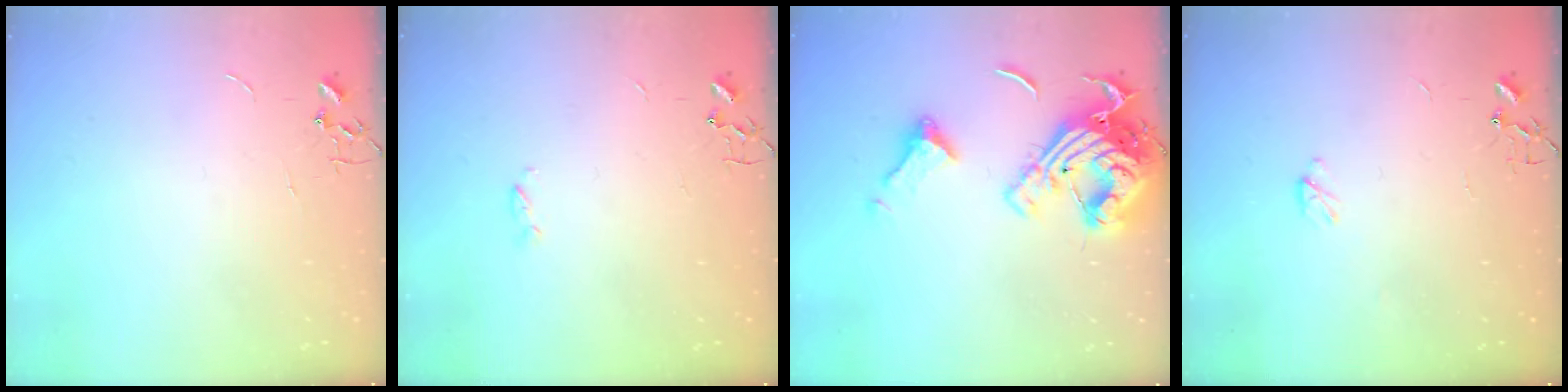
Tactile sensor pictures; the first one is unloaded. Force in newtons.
{"total": 2.3, "press": 2.2, "slide": 0.4}
{"total": 18.8, "press": 18.7, "slide": 2.0}
{"total": 3.0, "press": 3.0, "slide": 0.5}